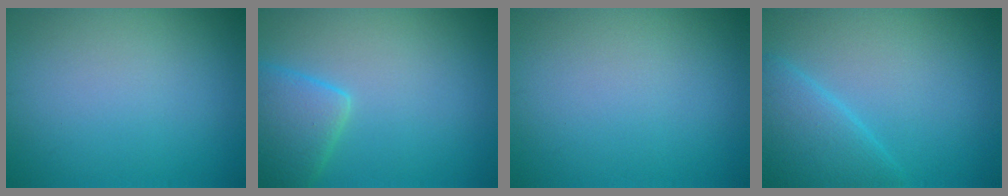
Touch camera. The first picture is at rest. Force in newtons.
{"total": 4.2, "press": 4.2, "slide": 0.4}
{"total": 0.0}
{"total": 4.3, "press": 4.3, "slide": 0.2}